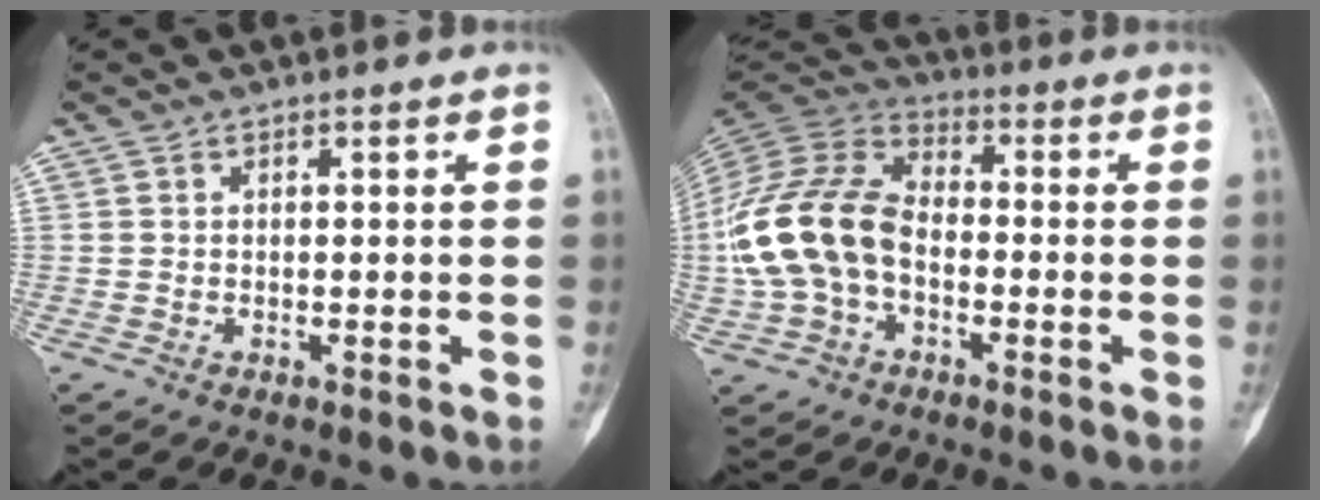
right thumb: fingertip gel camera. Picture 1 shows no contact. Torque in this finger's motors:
{"motor_torque": [-0.14, 1.63, 1.88, -0.57, 0.21]}